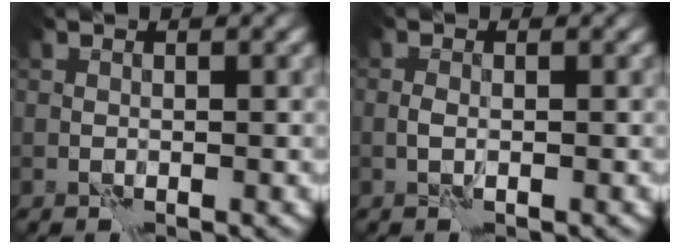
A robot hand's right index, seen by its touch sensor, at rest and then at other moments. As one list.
[{"total": 0.8, "force": [-0.1, 0.2, 0.8], "torque": [-0.019, 0.002, -0.005]}]